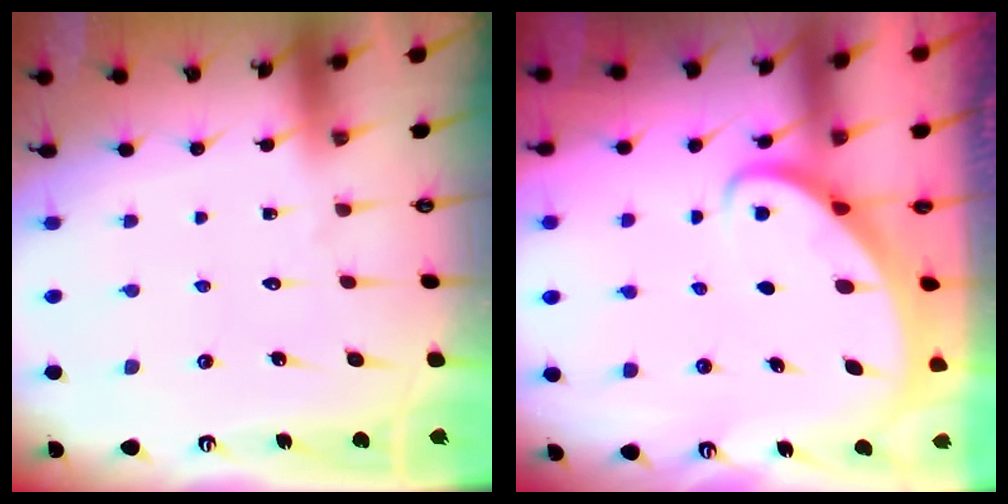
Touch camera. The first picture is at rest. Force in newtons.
{"total": 2.6, "press": 2.6, "slide": 0.3}